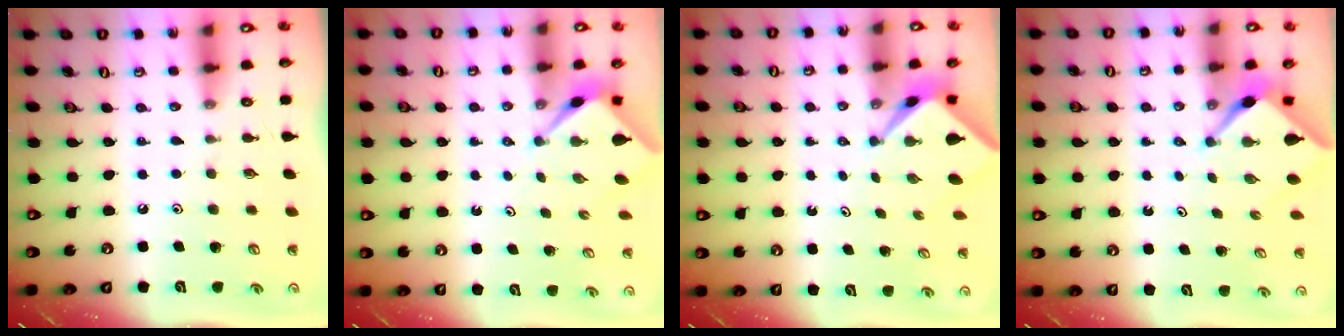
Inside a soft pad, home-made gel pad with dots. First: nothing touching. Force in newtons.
{"total": 2.4, "press": 2.4, "slide": 0.3}
{"total": 2.4, "press": 2.4, "slide": 0.2}
{"total": 2.6, "press": 2.6, "slide": 0.2}